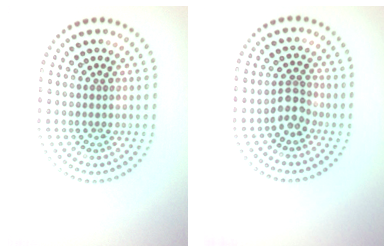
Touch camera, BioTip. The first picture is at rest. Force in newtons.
{"total": 2.4, "press": 1.9, "slide": 1.4}